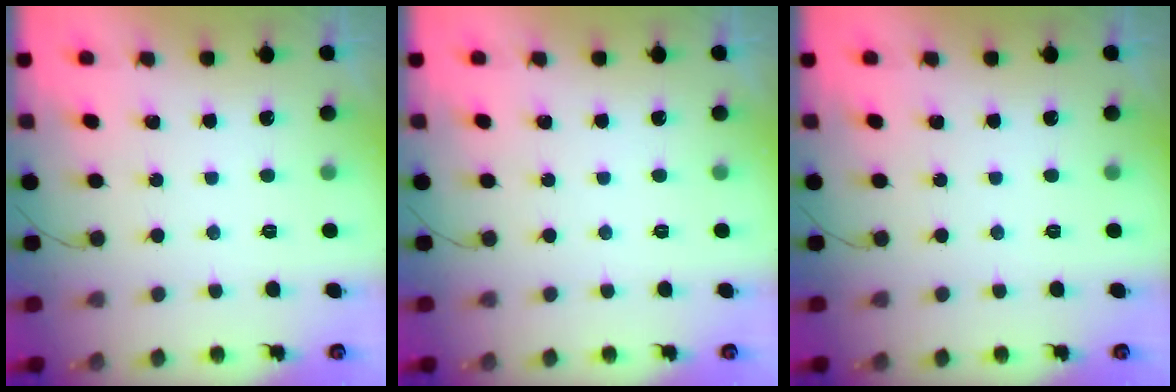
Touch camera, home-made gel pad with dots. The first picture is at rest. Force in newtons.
{"total": 0.0}
{"total": 0.0}